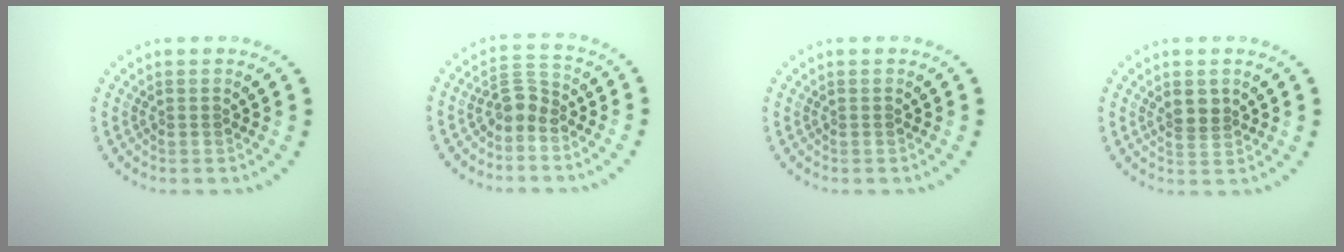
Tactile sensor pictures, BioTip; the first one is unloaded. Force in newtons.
{"total": 2.2, "press": 1.8, "slide": 1.4}
{"total": 0.0}
{"total": 2.0, "press": 1.7, "slide": 1.0}